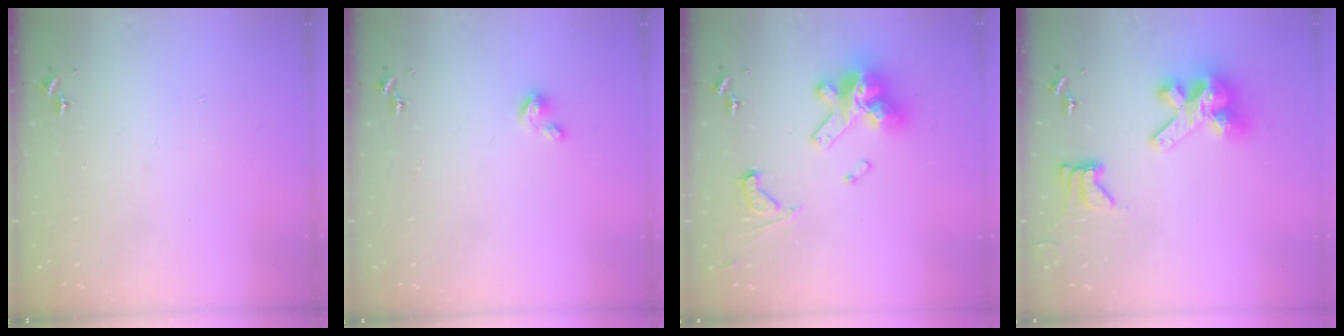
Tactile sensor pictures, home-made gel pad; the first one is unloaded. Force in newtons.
{"total": 3.0, "press": 3.0, "slide": 0.2}
{"total": 18.3, "press": 18.1, "slide": 2.5}
{"total": 13.4, "press": 13.3, "slide": 1.7}